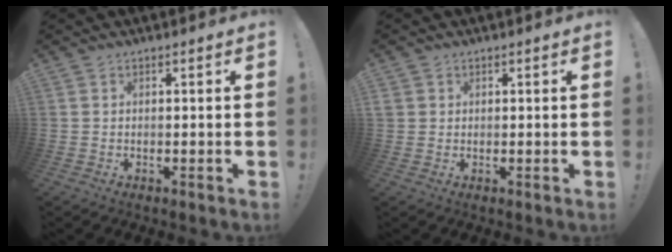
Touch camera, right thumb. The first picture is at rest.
{"total": 1.9, "force": [0.9, 1.6, 0.3], "torque": [-0.002, -0.002, 0.018]}